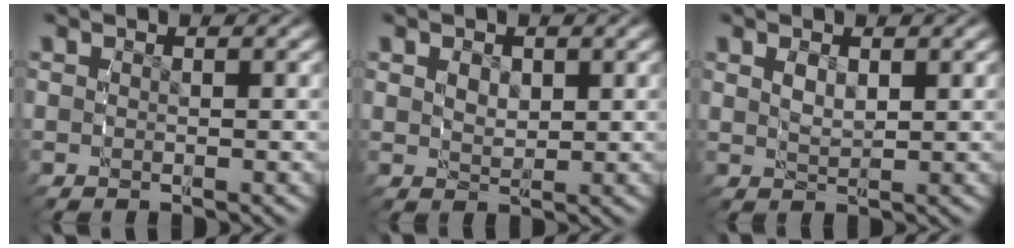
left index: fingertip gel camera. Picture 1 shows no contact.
{"total": 1.7, "force": [0.5, 1.0, 1.3], "torque": [-0.024, -0.015, 0.022]}
{"total": 1.6, "force": [0.6, 0.5, 1.4], "torque": [-0.026, -0.011, 0.022]}